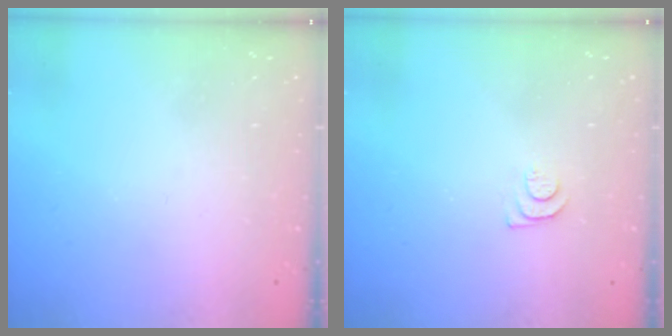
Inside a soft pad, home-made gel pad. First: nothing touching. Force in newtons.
{"total": 5.5, "press": 5.5, "slide": 0.5}